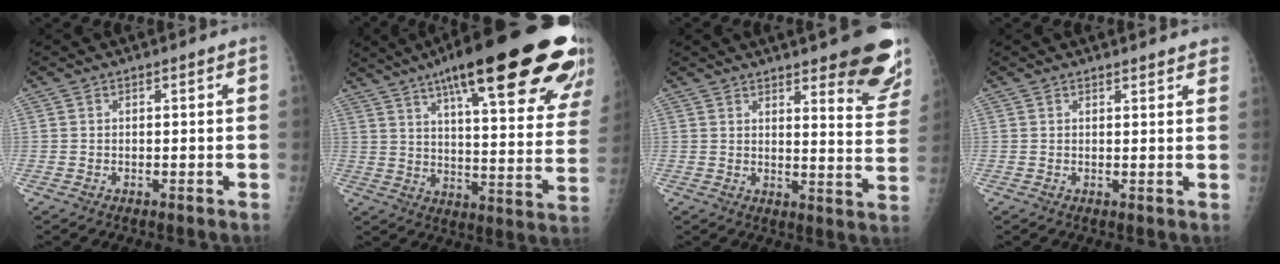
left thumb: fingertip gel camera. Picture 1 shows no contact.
{"total": 32.7, "force": [20.1, 6.9, 24.8], "torque": [-0.276, -0.038, 0.281]}
{"total": 16.6, "force": [11.1, 4.1, 11.6], "torque": [-0.109, -0.070, 0.131]}
{"total": 3.6, "force": [3.3, 0.8, 1.0], "torque": [0.003, -0.012, 0.028]}